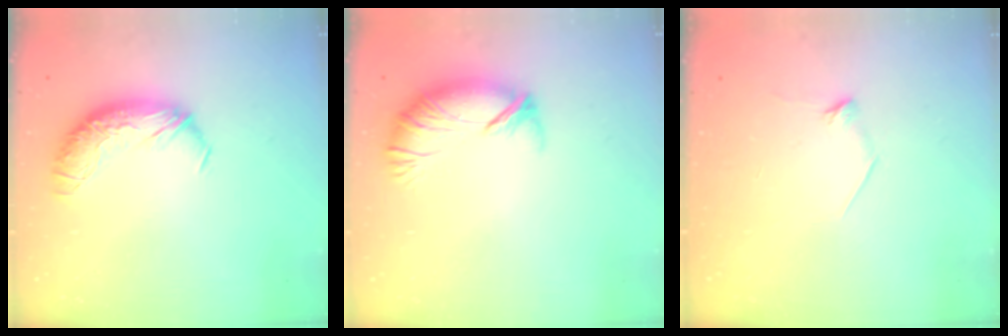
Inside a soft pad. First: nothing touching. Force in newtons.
{"total": 3.8, "press": 3.2, "slide": 2.1}
{"total": 8.0, "press": 8.0, "slide": 0.7}